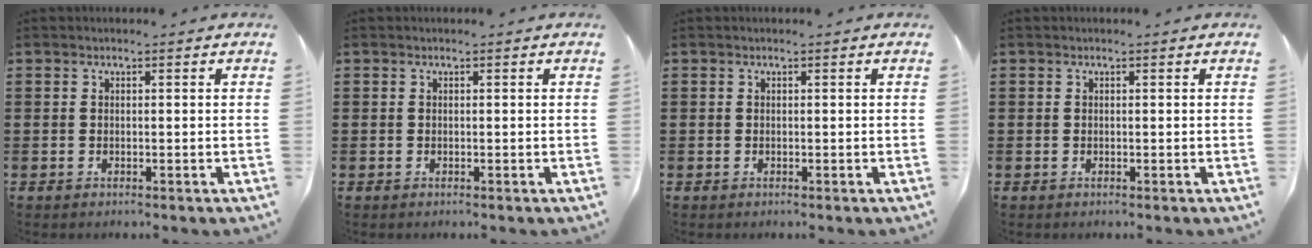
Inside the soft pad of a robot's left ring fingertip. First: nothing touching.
{"total": 0.0}
{"total": 0.0}
{"total": 0.0}